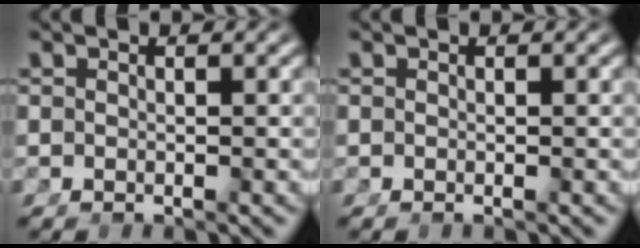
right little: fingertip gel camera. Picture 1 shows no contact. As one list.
[{"total": 0.0}]